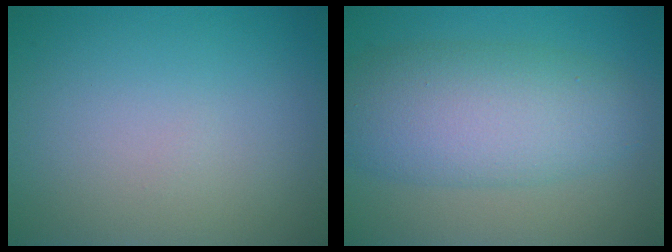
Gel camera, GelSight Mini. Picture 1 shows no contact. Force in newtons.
{"total": 7.6, "press": 7.6, "slide": 0.1}